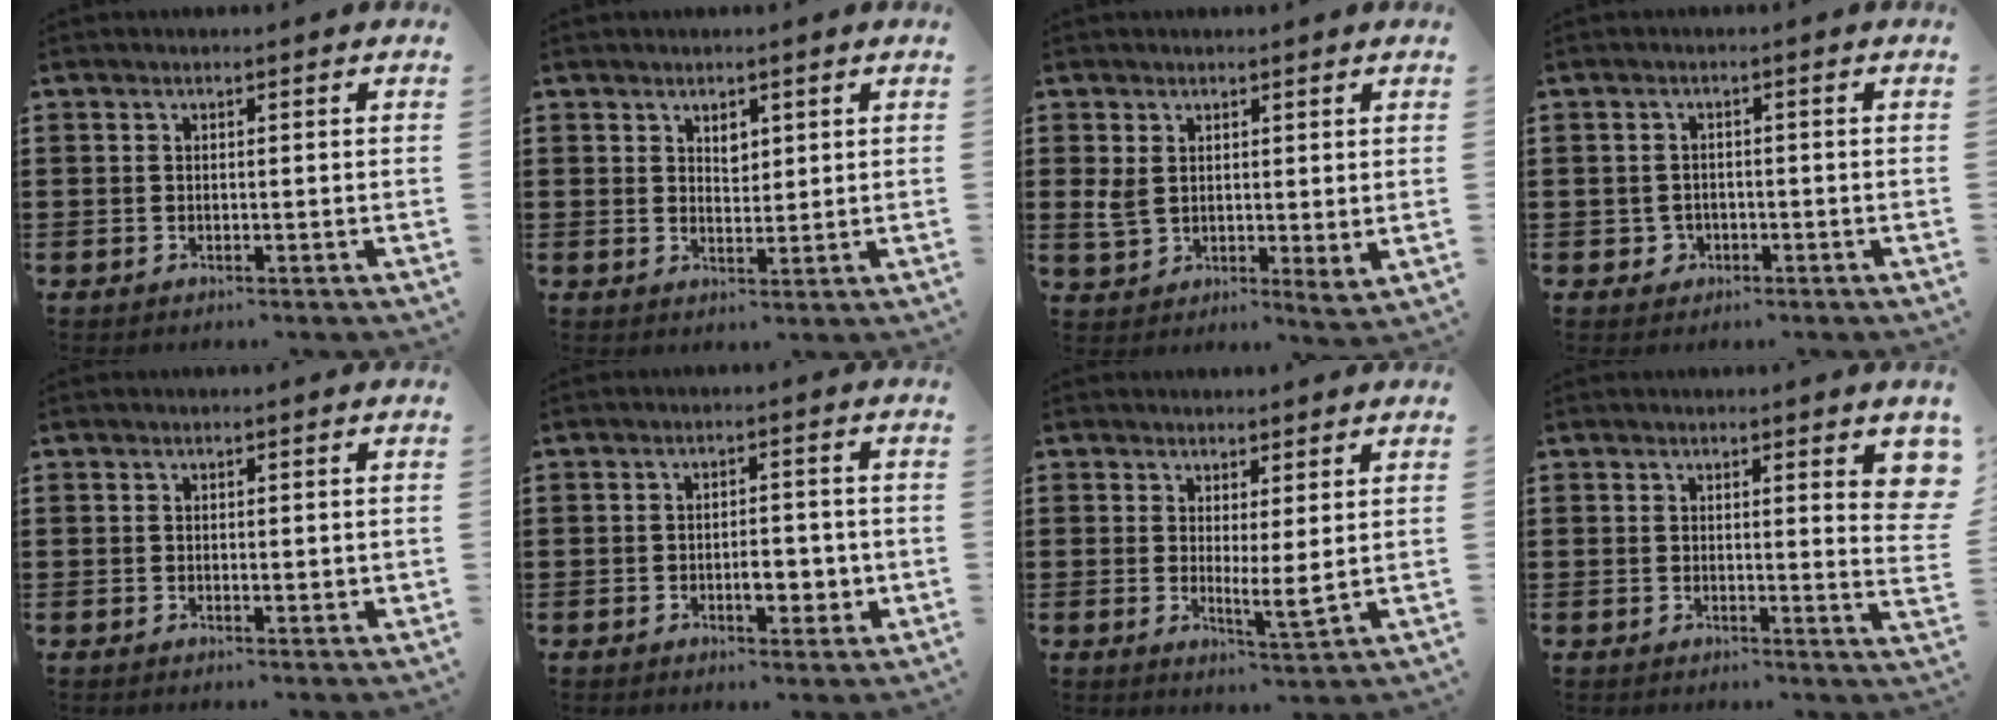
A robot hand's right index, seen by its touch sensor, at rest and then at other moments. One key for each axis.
{"total": 2.3, "fx": 1.5, "fy": 1.4, "fz": 1.1, "tx": -0.017, "ty": 0.001, "tz": 0.027}
{"total": 4.5, "fx": 2.1, "fy": 2.3, "fz": 3.2, "tx": -0.076, "ty": -0.002, "tz": 0.040}
{"total": 1.6, "fx": -0.7, "fy": 1.4, "fz": 0.3, "tx": -0.011, "ty": 0.001, "tz": -0.018}
{"total": 1.0, "fx": -0.1, "fy": 0.2, "fz": 1.0, "tx": -0.017, "ty": -0.002, "tz": -0.002}
{"total": 4.7, "fx": -1.2, "fy": 2.3, "fz": 3.9, "tx": -0.051, "ty": 0.000, "tz": -0.023}
{"total": 3.2, "fx": 1.3, "fy": 0.3, "fz": 2.9, "tx": -0.051, "ty": -0.011, "tz": 0.024}
{"total": 3.0, "fx": 1.6, "fy": 0.5, "fz": 2.5, "tx": -0.037, "ty": -0.006, "tz": 0.026}